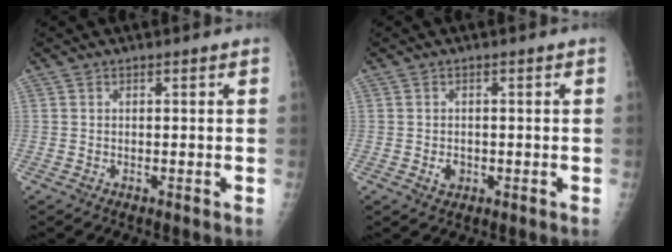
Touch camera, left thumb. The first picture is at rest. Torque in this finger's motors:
{"motor_torque": [0.11, 1.01, 0.48, 0.28, 0.03]}